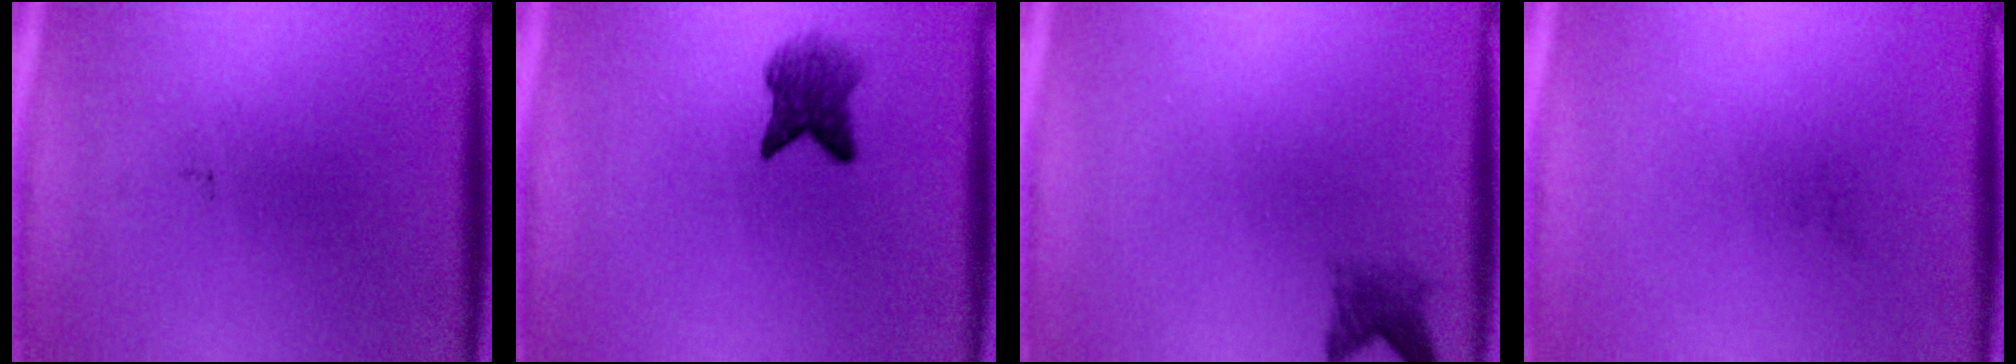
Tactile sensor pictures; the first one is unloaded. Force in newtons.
{"total": 4.3}
{"total": 2.2}
{"total": 0.0}